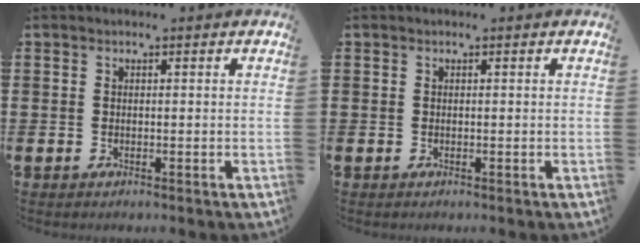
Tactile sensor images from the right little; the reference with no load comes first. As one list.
[{"total": 0.0}]